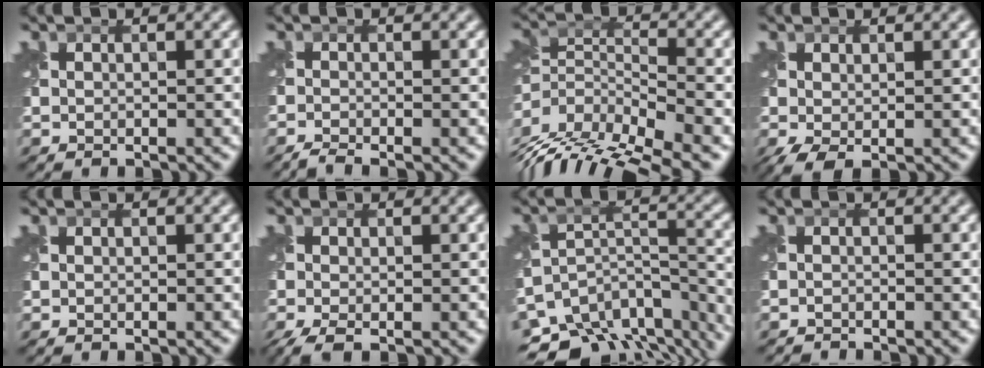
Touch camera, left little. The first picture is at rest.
{"total": 1.3, "force": [-1.2, 0.0, 0.6], "torque": [-0.011, -0.009, -0.034]}
{"total": 9.5, "force": [-5.8, 4.1, 6.4], "torque": [-0.128, 0.005, -0.094]}
{"total": 1.8, "force": [-0.3, 0.6, 1.7], "torque": [-0.044, -0.003, -0.007]}
{"total": 0.0}
{"total": 2.3, "force": [-1.2, 0.6, 1.8], "torque": [-0.047, -0.010, -0.027]}
{"total": 10.9, "force": [-9.3, 4.4, 3.7], "torque": [-0.070, -0.005, -0.120]}
{"total": 1.2, "force": [-1.2, 0.0, -0.2], "torque": [0.004, -0.011, -0.024]}